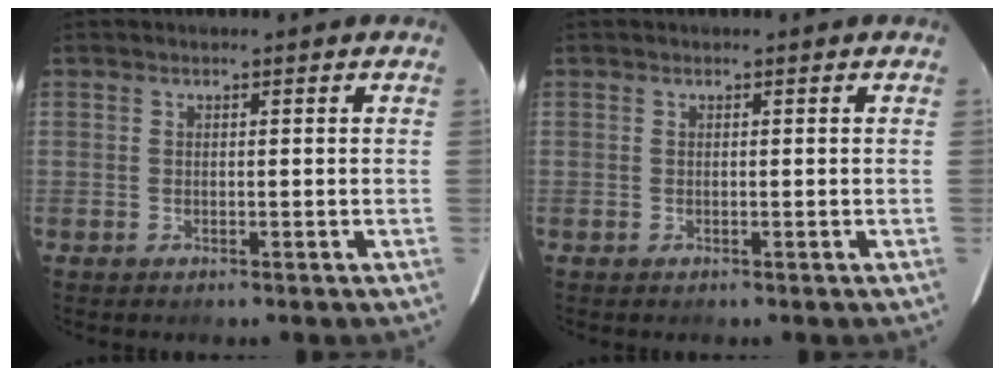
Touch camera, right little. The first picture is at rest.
{"total": 0.0}